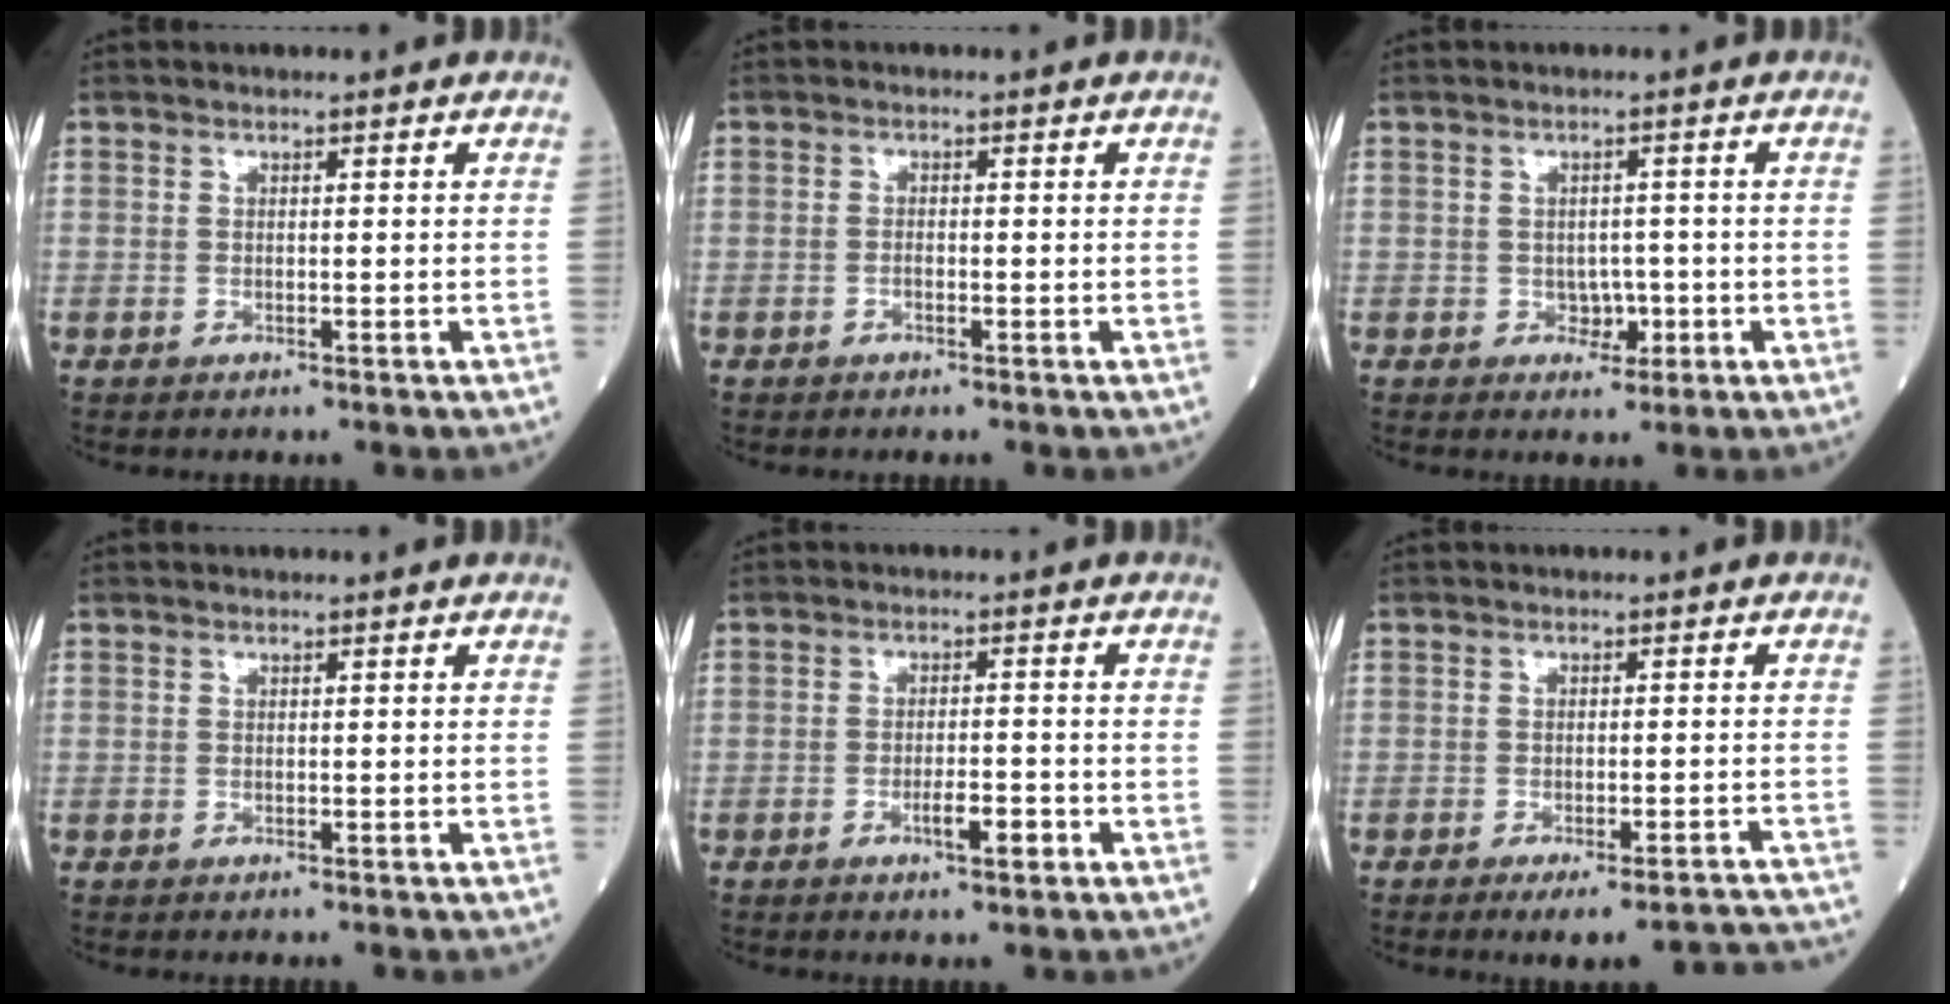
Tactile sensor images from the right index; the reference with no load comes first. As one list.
[{"total": 0.7, "force": [-0.5, -0.1, 0.5], "torque": [-0.012, 0.001, -0.009]}, {"total": 2.3, "force": [-0.8, 1.6, 1.4], "torque": [-0.014, 0.004, -0.008]}, {"total": 0.0}, {"total": 3.5, "force": [-1.7, 0.4, 3.0], "torque": [-0.050, 0.002, -0.027]}, {"total": 10.6, "force": [-9.8, 1.2, 3.7], "torque": [-0.029, 0.012, -0.115]}]